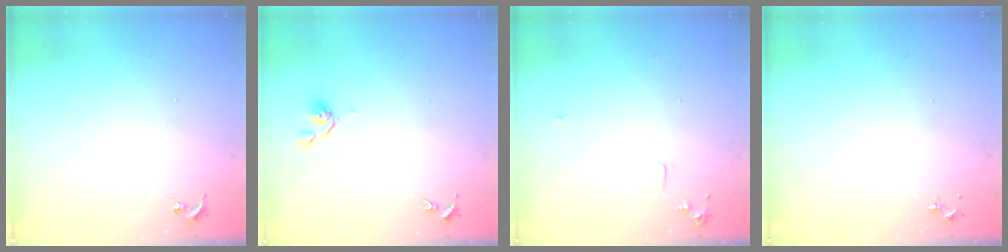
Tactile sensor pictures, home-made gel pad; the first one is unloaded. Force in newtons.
{"total": 6.0, "press": 5.9, "slide": 0.8}
{"total": 6.0, "press": 6.0, "slide": 0.7}
{"total": 0.0}